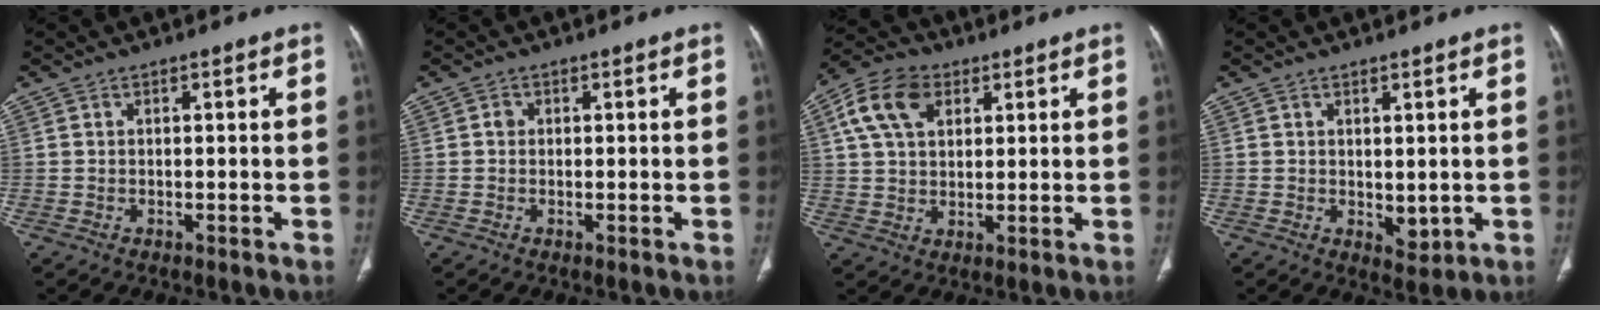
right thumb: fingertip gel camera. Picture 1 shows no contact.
{"total": 0.9, "force": [0.1, 0.8, 0.3], "torque": [0.002, 0.003, 0.003]}
{"total": 10.8, "force": [4.2, 7.1, 7.0], "torque": [-0.122, 0.007, 0.072]}
{"total": 3.0, "force": [0.2, 1.8, 2.4], "torque": [-0.026, -0.011, 0.014]}